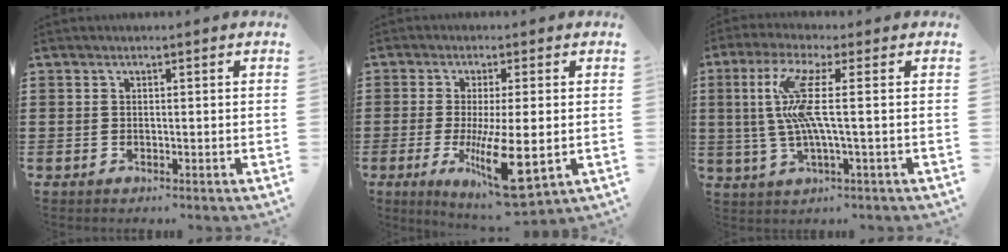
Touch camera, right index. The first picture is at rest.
{"total": 11.5, "force": [-2.2, 2.8, 11.0], "torque": [-0.189, -0.021, -0.035]}
{"total": 9.4, "force": [0.8, 0.5, 9.3], "torque": [-0.209, -0.019, -0.001]}